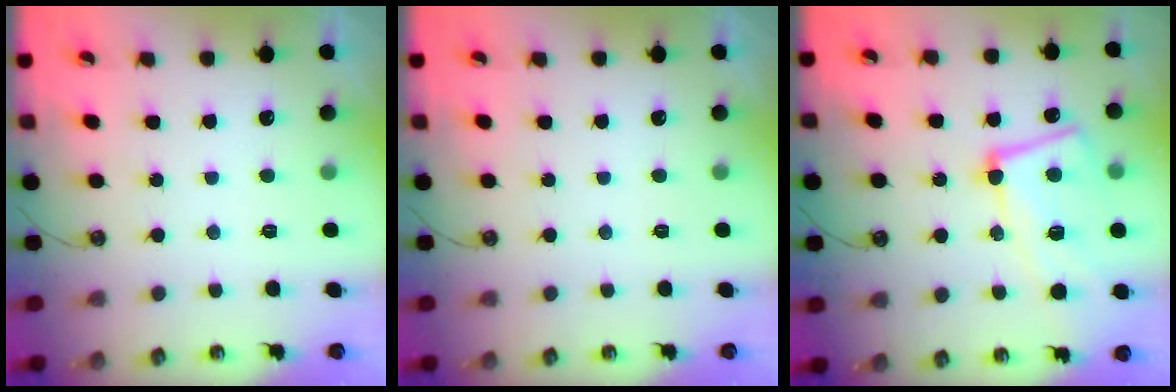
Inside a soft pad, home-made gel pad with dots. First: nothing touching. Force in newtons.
{"total": 0.0}
{"total": 13.7, "press": 13.5, "slide": 2.5}